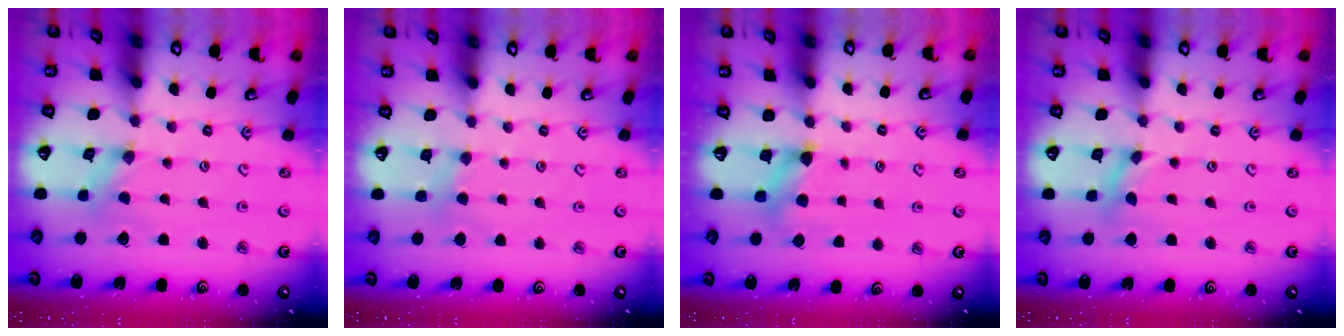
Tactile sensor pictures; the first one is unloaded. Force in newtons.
{"total": 2.4, "press": 2.4, "slide": 0.4}
{"total": 5.7, "press": 5.7, "slide": 0.4}
{"total": 0.0}